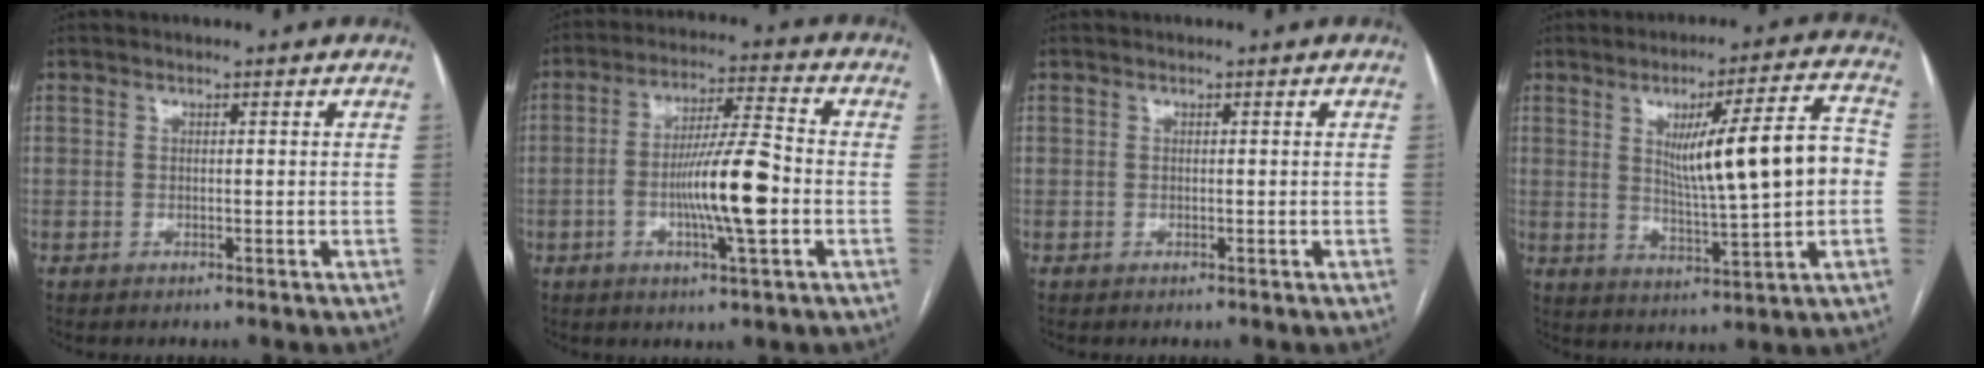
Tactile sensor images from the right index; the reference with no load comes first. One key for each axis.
{"total": 11.3, "fx": -2.5, "fy": 1.0, "fz": 11.0, "tx": -0.195, "ty": 0.004, "tz": -0.046}
{"total": 0.0}
{"total": 14.2, "fx": 1.2, "fy": 1.0, "fz": 14.1, "tx": -0.213, "ty": 0.015, "tz": 0.026}